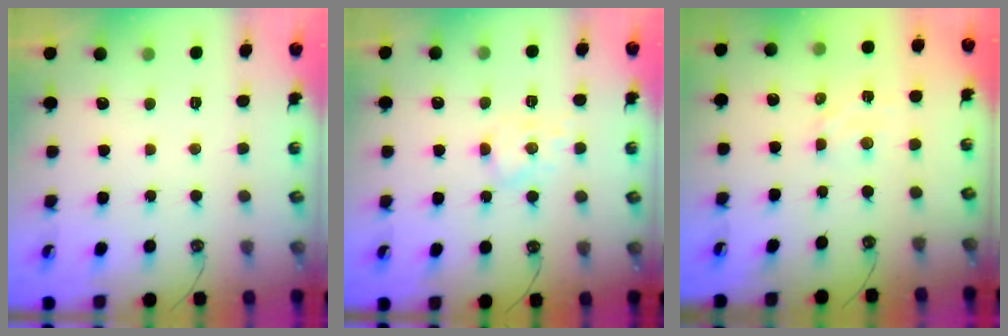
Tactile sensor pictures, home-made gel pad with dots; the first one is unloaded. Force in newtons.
{"total": 5.9, "press": 5.8, "slide": 0.9}
{"total": 1.8, "press": 1.8, "slide": 0.3}